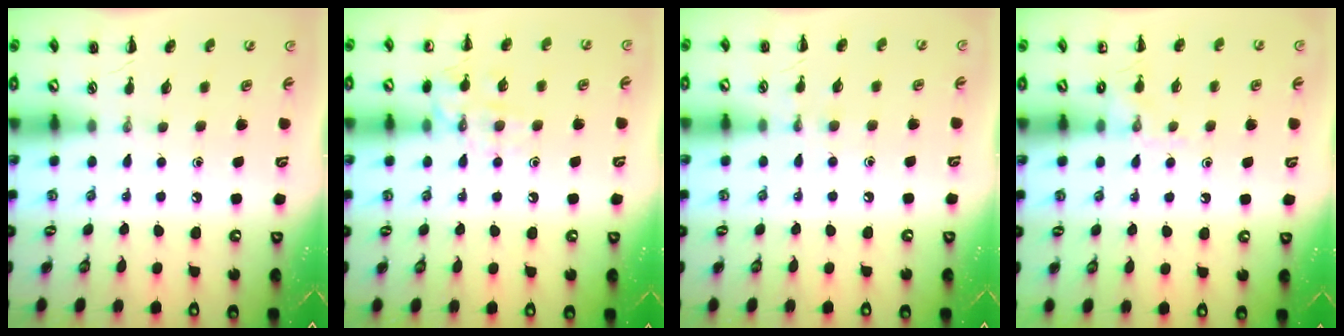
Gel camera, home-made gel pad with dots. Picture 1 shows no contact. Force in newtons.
{"total": 10.3, "press": 10.3, "slide": 0.9}
{"total": 5.0, "press": 4.8, "slide": 1.4}
{"total": 6.9, "press": 6.6, "slide": 1.8}